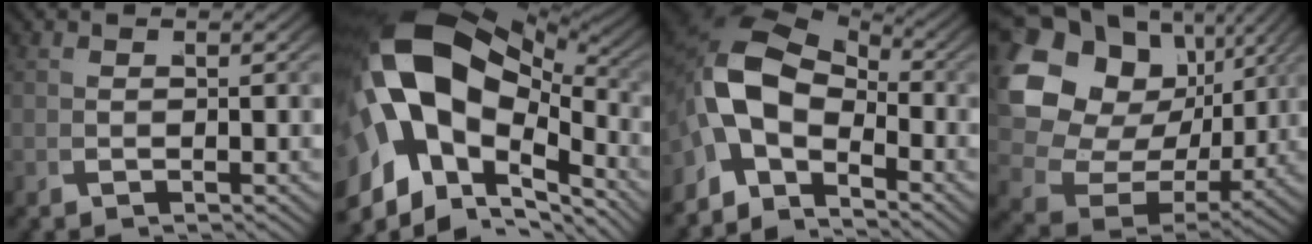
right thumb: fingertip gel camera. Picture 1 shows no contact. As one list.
[{"total": 20.2, "force": [-0.1, 13.3, 15.2], "torque": [-0.308, -0.051, 0.024]}, {"total": 11.9, "force": [0.0, 8.1, 8.7], "torque": [-0.180, -0.023, 0.003]}, {"total": 16.3, "force": [3.0, 12.1, 10.5], "torque": [-0.219, -0.021, 0.055]}]